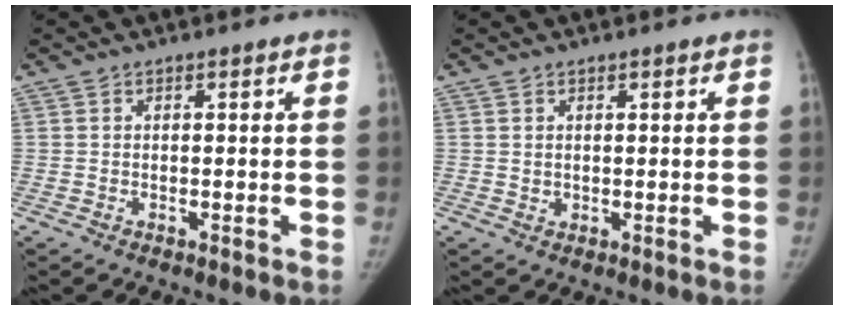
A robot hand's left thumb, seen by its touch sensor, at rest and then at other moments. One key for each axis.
{"total": 1.1, "fx": 0.6, "fy": 0.9, "fz": 0.1, "tx": 0.010, "ty": -0.003, "tz": 0.006}